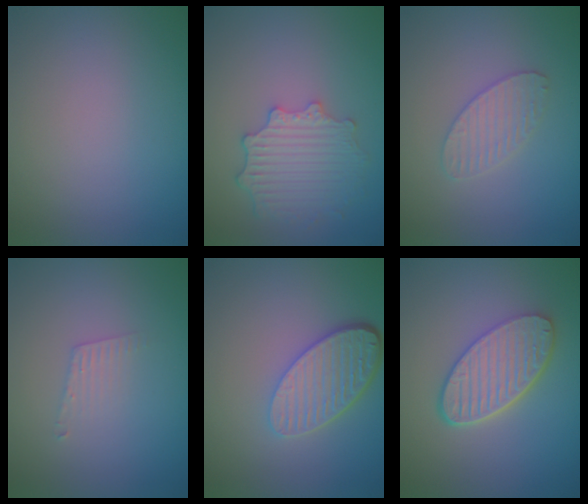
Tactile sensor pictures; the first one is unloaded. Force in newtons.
{"total": 4.2, "press": 3.5, "slide": 2.3}
{"total": 2.3, "press": 2.3, "slide": 0.2}
{"total": 1.3, "press": 1.3, "slide": 0.1}
{"total": 5.3, "press": 3.9, "slide": 3.6}
{"total": 5.4, "press": 4.2, "slide": 3.4}